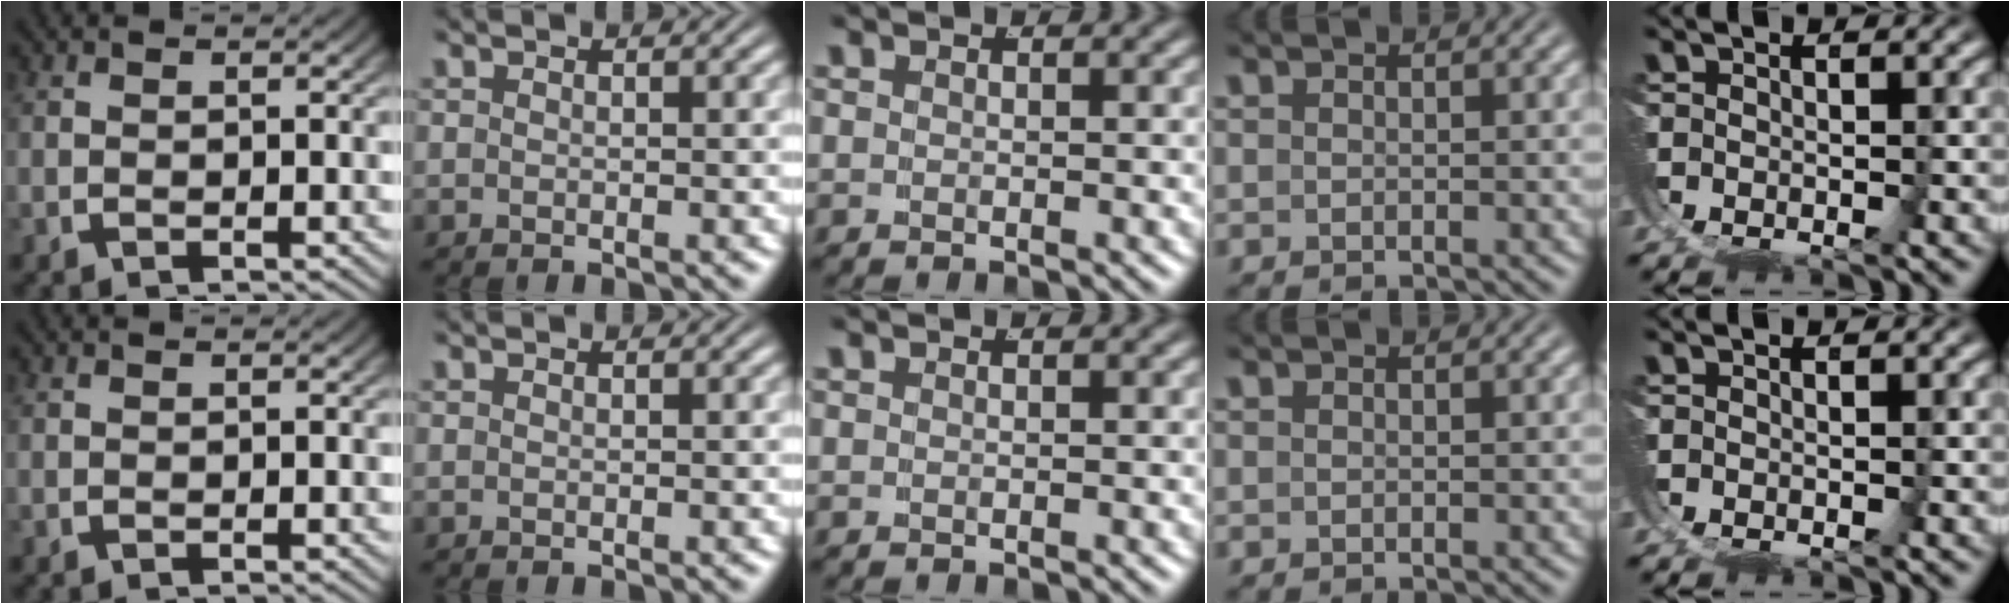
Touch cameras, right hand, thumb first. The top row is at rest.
{}